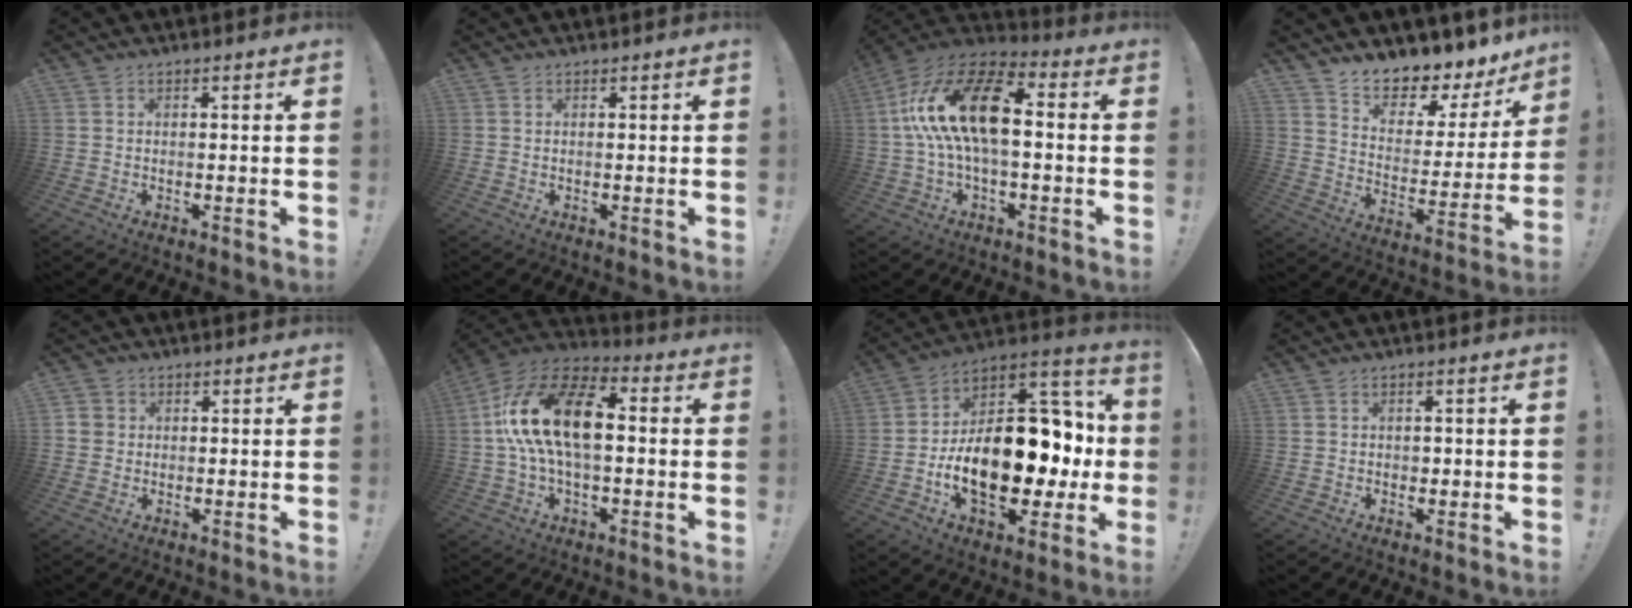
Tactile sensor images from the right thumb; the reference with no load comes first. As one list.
[{"total": 0.7, "force": [0.6, 0.0, -0.2], "torque": [0.012, -0.004, 0.011]}, {"total": 19.6, "force": [2.2, 9.3, 17.1], "torque": [-0.311, 0.011, 0.040]}, {"total": 9.2, "force": [8.4, 2.9, 2.2], "torque": [-0.030, -0.093, 0.141]}, {"total": 2.9, "force": [0.7, 2.8, 0.4], "torque": [-0.003, 0.005, 0.013]}, {"total": 19.7, "force": [2.2, 10.9, 16.3], "torque": [-0.296, 0.014, 0.035]}, {"total": 25.2, "force": [-4.2, 14.0, 20.5], "torque": [-0.328, 0.016, -0.056]}, {"total": 1.1, "force": [-0.3, 0.9, 0.5], "torque": [-0.010, 0.004, -0.005]}]